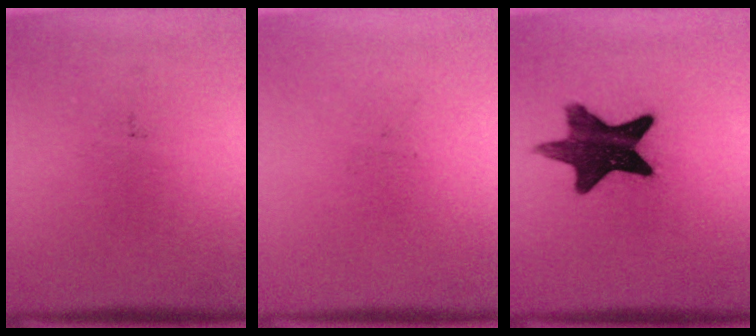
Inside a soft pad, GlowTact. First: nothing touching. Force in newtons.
{"total": 0.0}
{"total": 13.6}